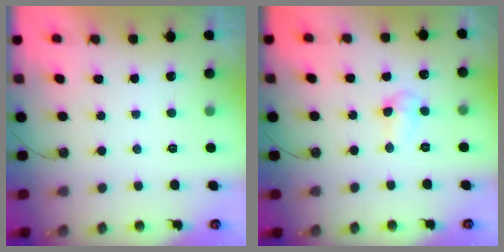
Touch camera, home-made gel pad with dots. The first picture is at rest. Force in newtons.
{"total": 3.9, "press": 3.8, "slide": 0.8}